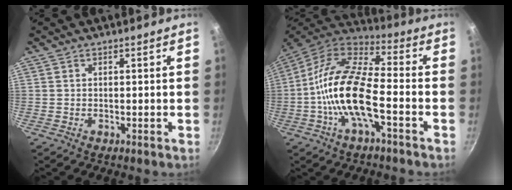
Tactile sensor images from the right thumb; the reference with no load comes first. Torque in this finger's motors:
{"motor_torque": [-0.04, 1.19, 2.06, -0.73, 0.59]}